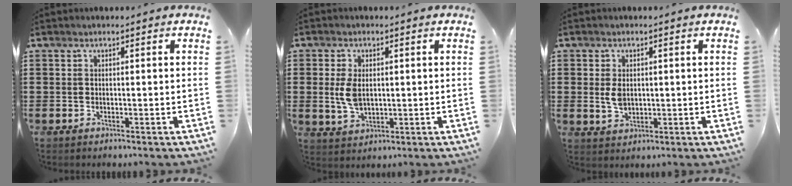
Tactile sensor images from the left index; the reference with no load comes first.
{"total": 5.0, "force": [0.6, 2.9, 4.0], "torque": [-0.104, 0.000, 0.003]}
{"total": 3.4, "force": [0.4, 2.1, 2.6], "torque": [-0.061, 0.002, 0.005]}